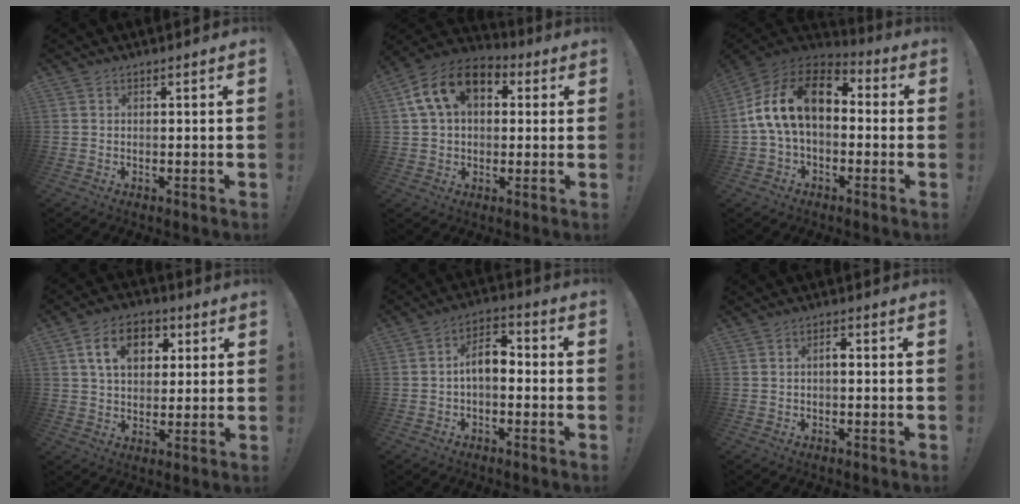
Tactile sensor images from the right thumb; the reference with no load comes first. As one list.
[{"total": 14.6, "force": [5.0, 10.0, 9.4], "torque": [-0.153, 0.004, 0.095]}, {"total": 17.7, "force": [3.3, 10.4, 13.9], "torque": [-0.242, 0.009, 0.064]}, {"total": 12.4, "force": [4.4, 8.5, 7.9], "torque": [-0.123, 0.002, 0.083]}, {"total": 7.8, "force": [-0.8, 4.4, 6.3], "torque": [-0.109, 0.010, -0.012]}, {"total": 1.7, "force": [-0.3, 0.8, 1.5], "torque": [-0.021, 0.002, -0.011]}]